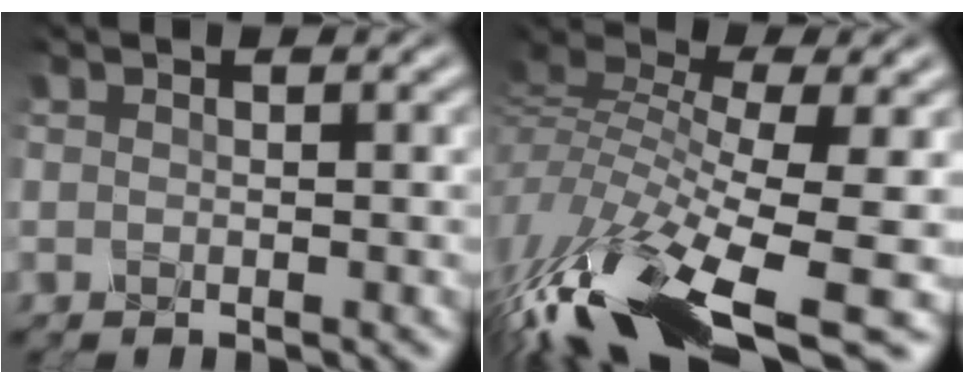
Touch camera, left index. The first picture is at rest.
{"total": 12.2, "force": [-5.8, 4.0, 10.0], "torque": [-0.240, 0.001, -0.096]}